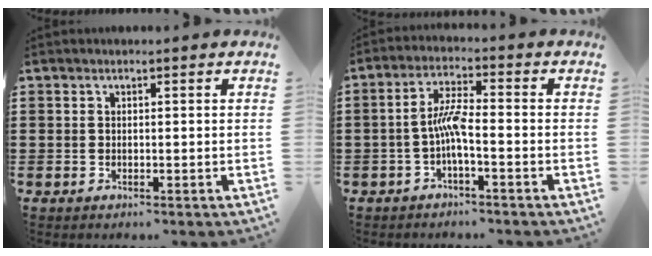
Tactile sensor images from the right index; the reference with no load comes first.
{"total": 5.1, "force": [-1.4, 0.8, 4.8], "torque": [-0.103, 0.000, -0.033]}